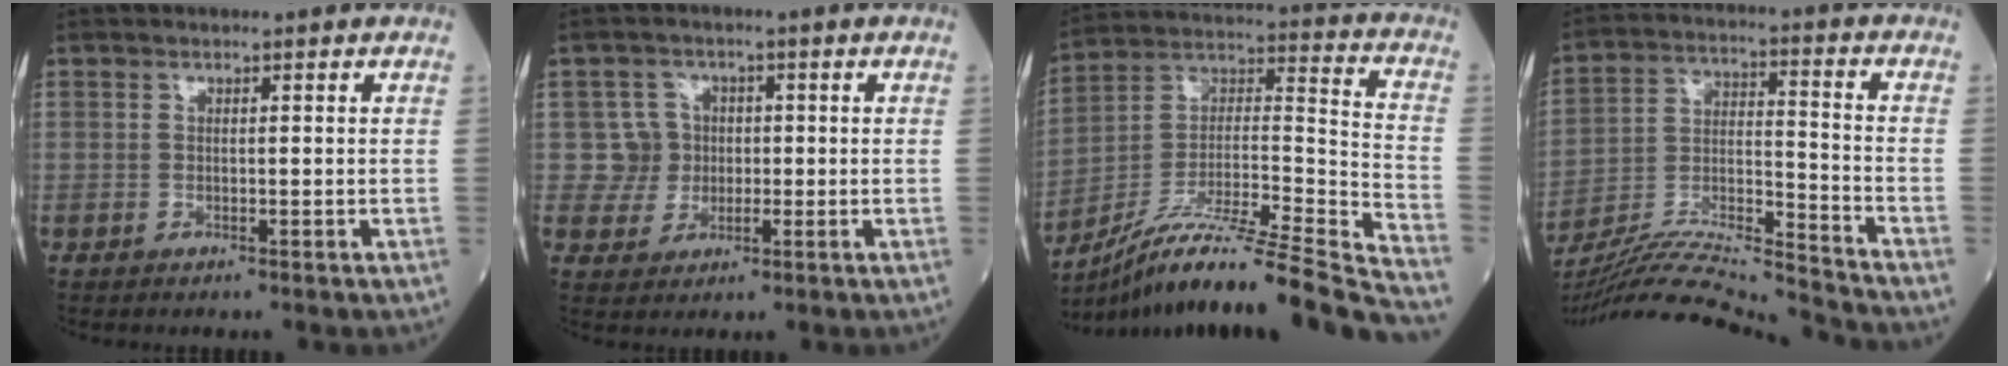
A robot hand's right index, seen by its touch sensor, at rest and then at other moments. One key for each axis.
{"total": 4.4, "fx": 0.0, "fy": 4.4, "fz": 0.0, "tx": 0.012, "ty": 0.009, "tz": 0.000}
{"total": 28.2, "fx": -24.2, "fy": -0.1, "fz": 14.5, "tx": -0.188, "ty": -0.019, "tz": -0.389}
{"total": 18.6, "fx": -17.8, "fy": -1.8, "fz": 5.4, "tx": -0.107, "ty": -0.002, "tz": -0.303}